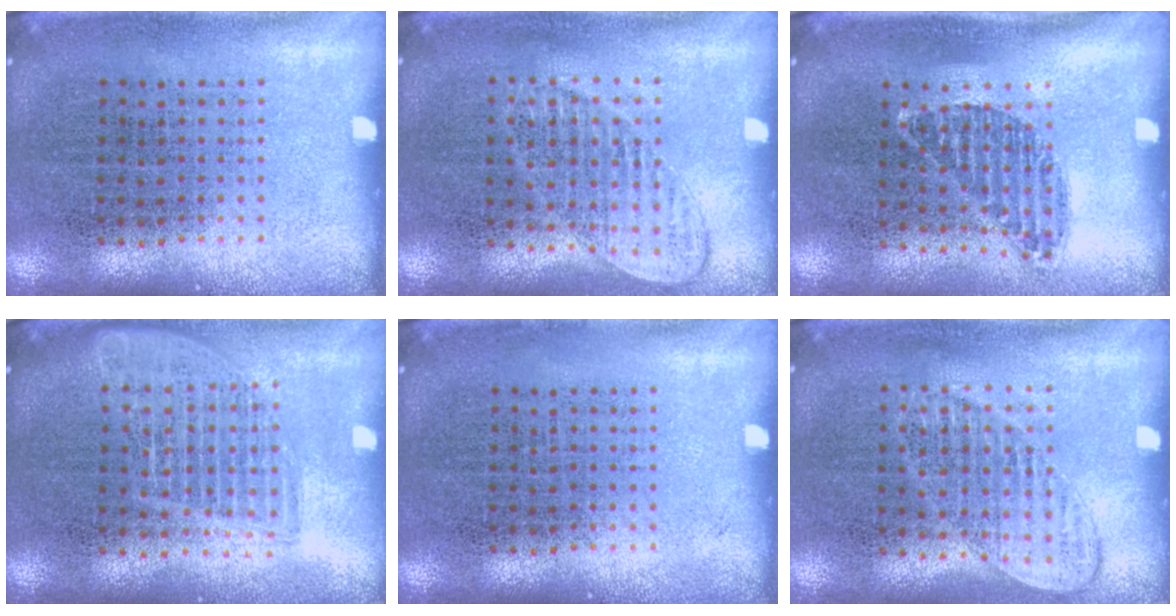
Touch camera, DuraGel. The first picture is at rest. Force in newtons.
{"total": 1.0, "press": 1.0, "slide": 0.2}
{"total": 1.0, "press": 0.9, "slide": 0.5}
{"total": 1.6, "press": 1.4, "slide": 0.7}
{"total": 0.0}
{"total": 1.0, "press": 1.0, "slide": 0.2}